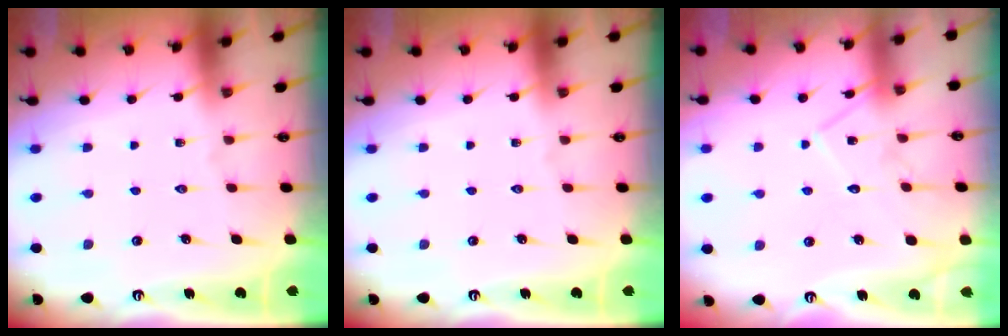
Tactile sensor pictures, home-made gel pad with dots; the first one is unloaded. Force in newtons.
{"total": 0.0}
{"total": 10.8, "press": 10.8, "slide": 0.6}